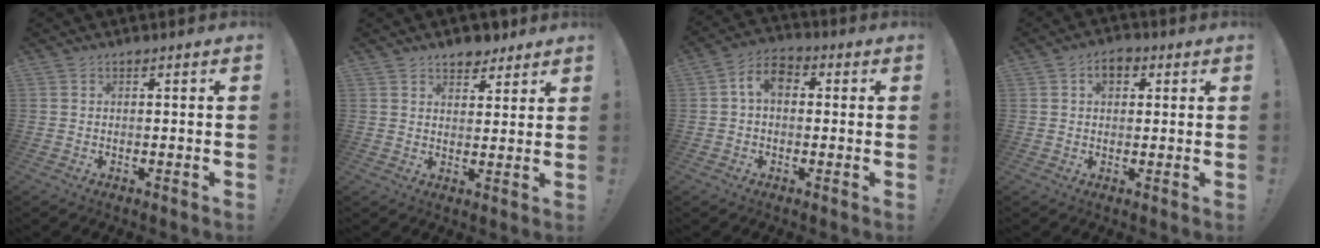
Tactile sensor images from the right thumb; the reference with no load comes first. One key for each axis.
{"total": 5.8, "fx": 4.7, "fy": 3.1, "fz": 1.4, "tx": 0.002, "ty": -0.033, "tz": 0.083}
{"total": 7.3, "fx": 1.0, "fy": 5.0, "fz": 5.2, "tx": -0.100, "ty": 0.013, "tz": 0.021}
{"total": 4.6, "fx": 1.7, "fy": 3.2, "fz": 2.8, "tx": -0.037, "ty": 0.004, "tz": 0.029}